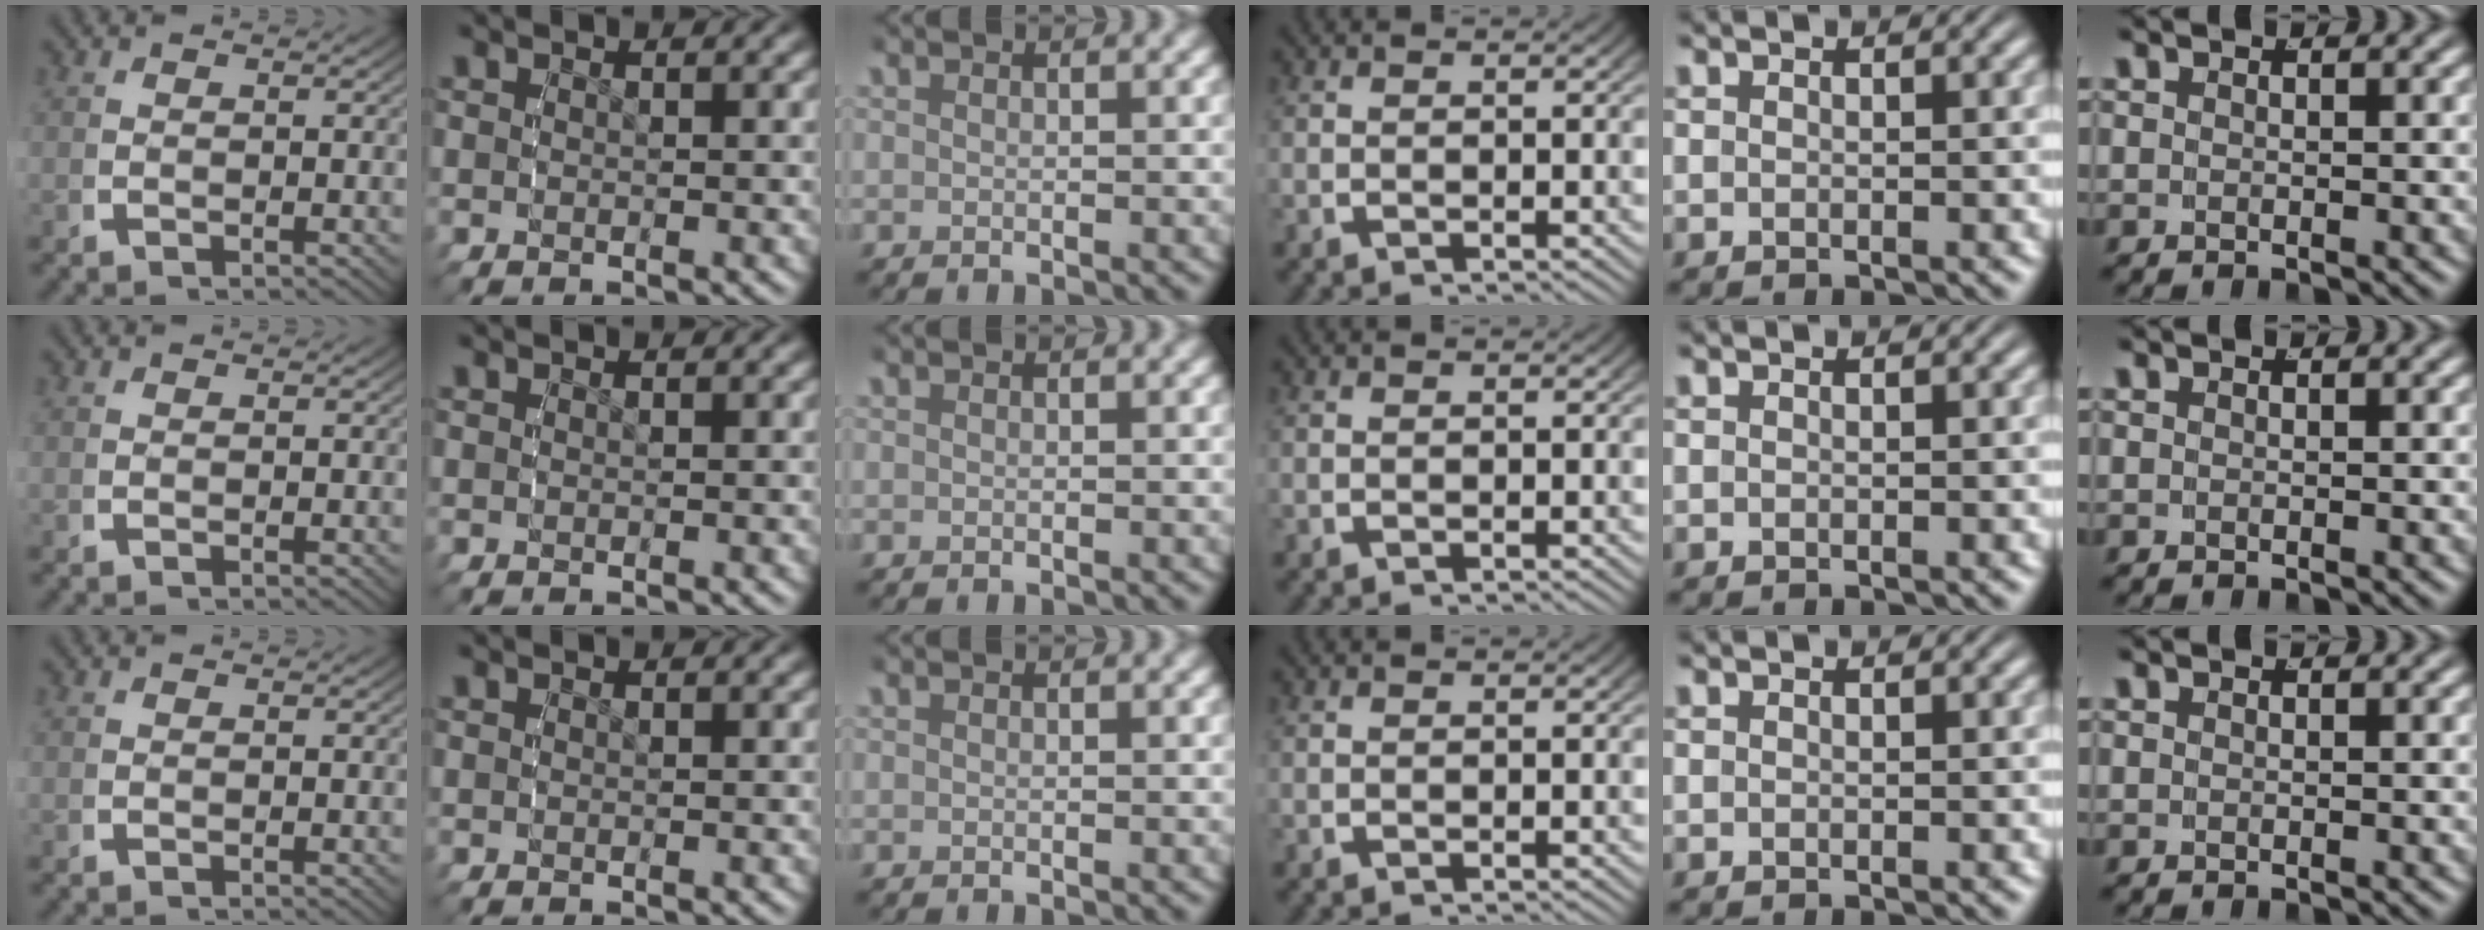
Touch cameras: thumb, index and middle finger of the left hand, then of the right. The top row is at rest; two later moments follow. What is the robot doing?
{"motion": "reach", "object": "paper plate"}